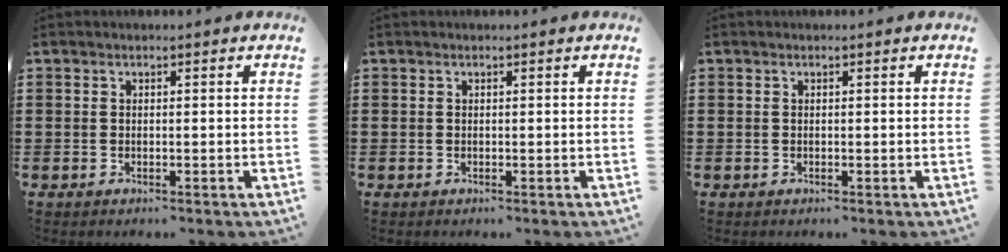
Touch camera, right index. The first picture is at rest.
{"total": 0.0}
{"total": 0.0}